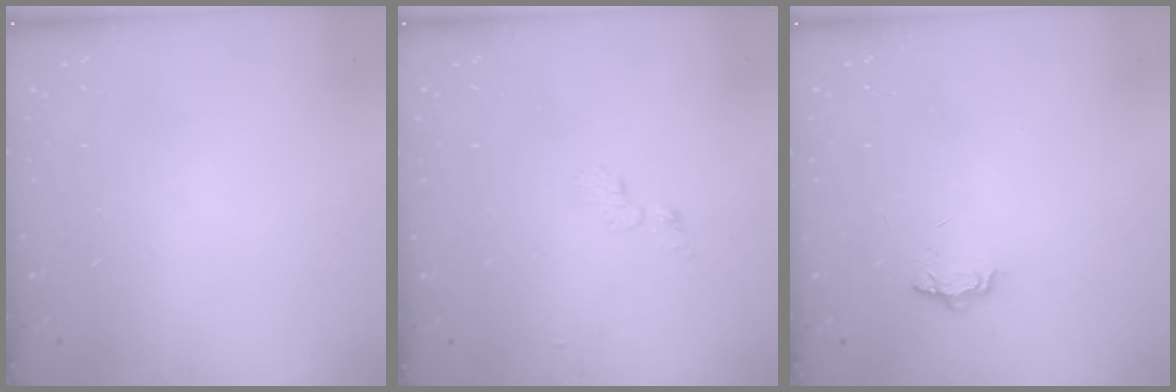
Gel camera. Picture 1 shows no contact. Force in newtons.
{"total": 3.7, "press": 3.6, "slide": 0.4}
{"total": 3.5, "press": 3.5, "slide": 0.4}